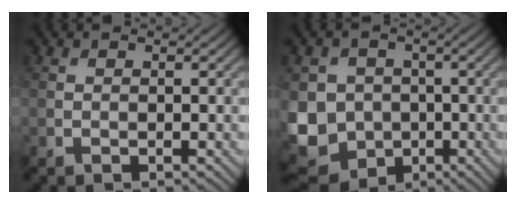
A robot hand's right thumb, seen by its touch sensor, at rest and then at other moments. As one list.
[{"total": 10.3, "force": [-1.8, 9.2, 4.1], "torque": [-0.124, -0.036, -0.050]}]